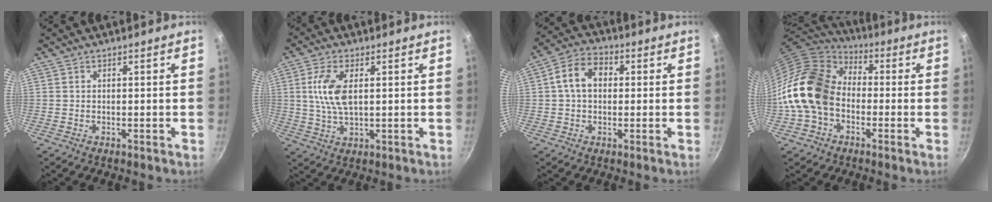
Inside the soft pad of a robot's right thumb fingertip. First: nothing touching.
{"total": 8.0, "force": [1.5, 3.7, 7.0], "torque": [-0.140, 0.001, 0.028]}
{"total": 8.4, "force": [1.0, 6.1, 5.7], "torque": [-0.081, 0.022, 0.003]}
{"total": 17.8, "force": [-2.5, 13.2, 11.7], "torque": [-0.199, 0.047, -0.061]}